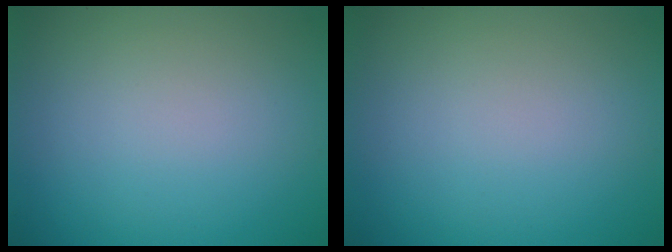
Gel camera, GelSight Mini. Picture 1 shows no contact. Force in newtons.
{"total": 0.0}